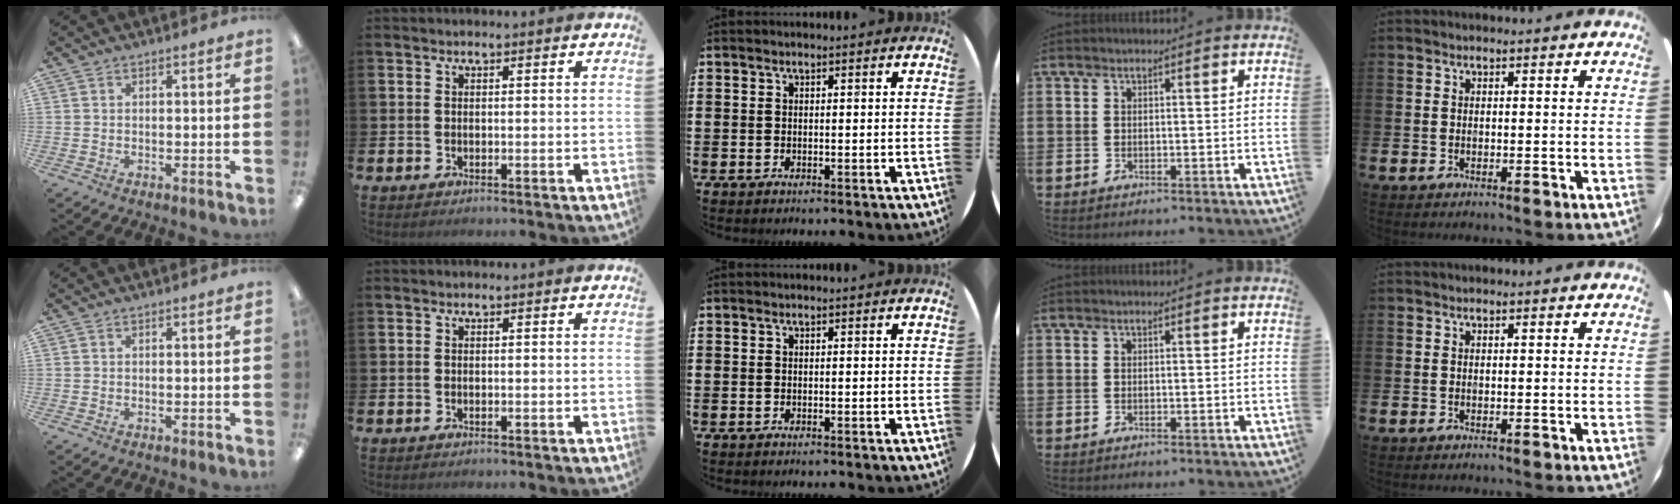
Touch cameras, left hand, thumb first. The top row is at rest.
{}